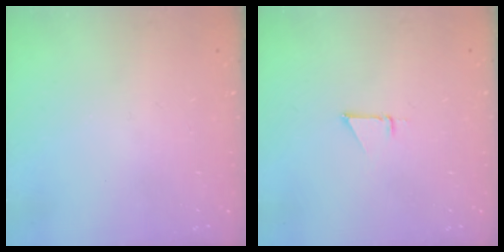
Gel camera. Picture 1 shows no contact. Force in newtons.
{"total": 2.5, "press": 2.5, "slide": 0.1}